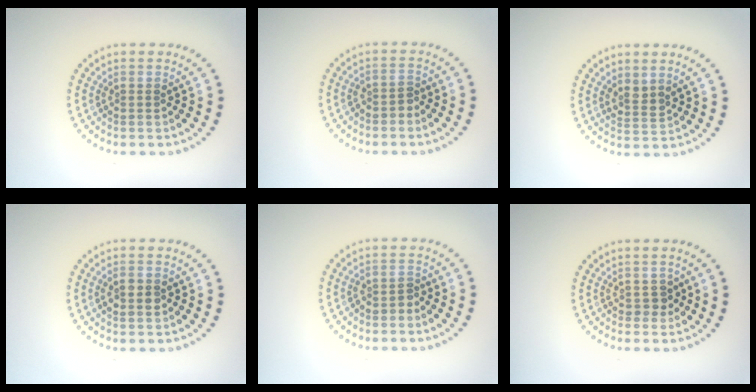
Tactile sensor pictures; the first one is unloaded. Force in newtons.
{"total": 1.2, "press": 1.0, "slide": 0.7}
{"total": 1.7, "press": 1.2, "slide": 1.1}
{"total": 1.5, "press": 1.5, "slide": 0.1}
{"total": 1.2, "press": 1.0, "slide": 0.7}
{"total": 1.2, "press": 1.0, "slide": 0.6}